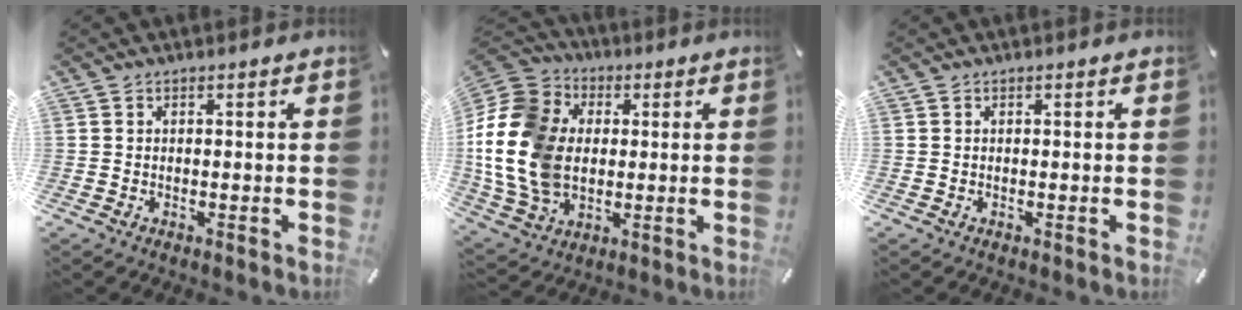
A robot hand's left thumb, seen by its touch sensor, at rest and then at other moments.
{"total": 19.0, "force": [-0.8, 15.3, 11.4], "torque": [-0.272, 0.009, -0.019]}
{"total": 0.0}